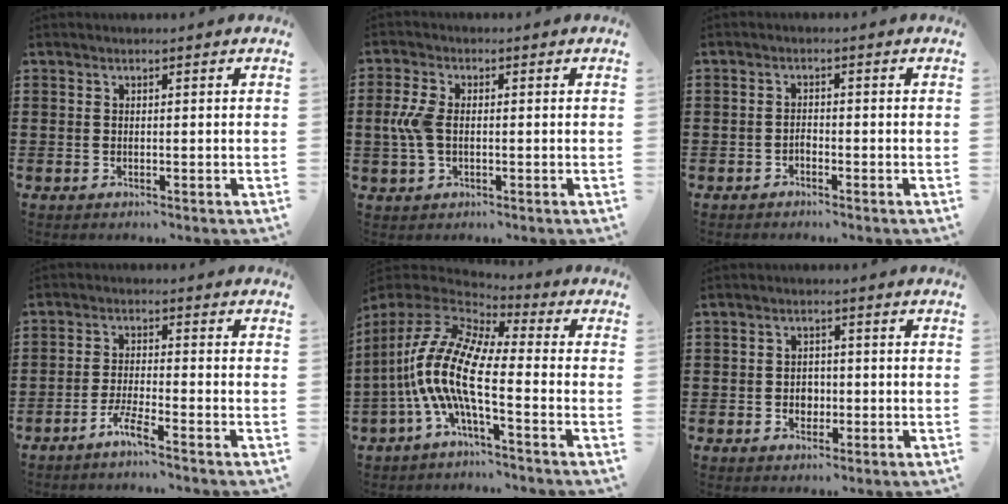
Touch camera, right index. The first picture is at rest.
{"total": 5.2, "force": [-0.1, 2.9, 4.3], "torque": [-0.120, -0.005, -0.013]}
{"total": 1.1, "force": [-0.9, 0.5, 0.4], "torque": [-0.011, -0.002, -0.018]}
{"total": 3.6, "force": [-2.9, -0.2, 2.2], "torque": [-0.060, -0.006, -0.060]}
{"total": 11.7, "force": [-2.6, 3.5, 10.9], "torque": [-0.262, -0.023, -0.065]}
{"total": 2.3, "force": [-0.6, 1.8, 1.3], "torque": [-0.028, 0.005, -0.014]}